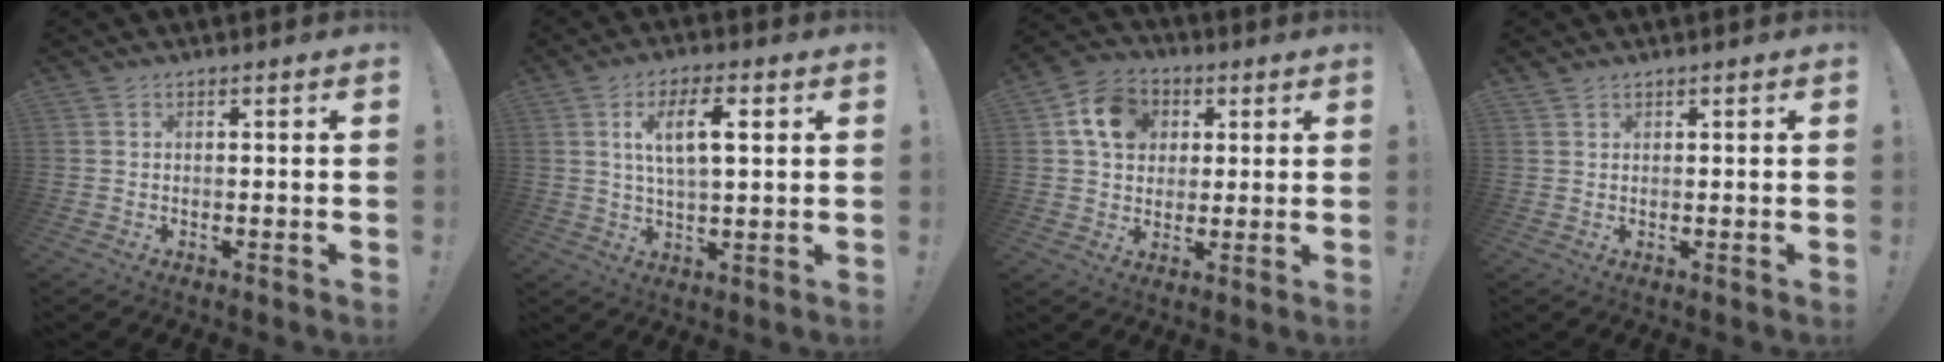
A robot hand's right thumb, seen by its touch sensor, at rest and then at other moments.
{"total": 9.8, "force": [2.7, 3.8, 8.7], "torque": [-0.151, 0.007, 0.044]}
{"total": 12.6, "force": [4.1, 10.2, 6.0], "torque": [-0.092, -0.001, 0.083]}
{"total": 1.0, "force": [0.9, 0.4, 0.2], "torque": [0.000, -0.003, 0.018]}